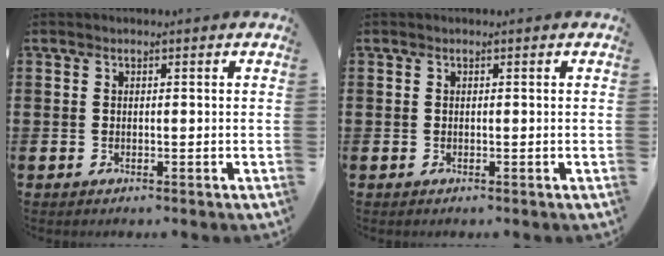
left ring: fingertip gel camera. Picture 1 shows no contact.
{"total": 0.0}